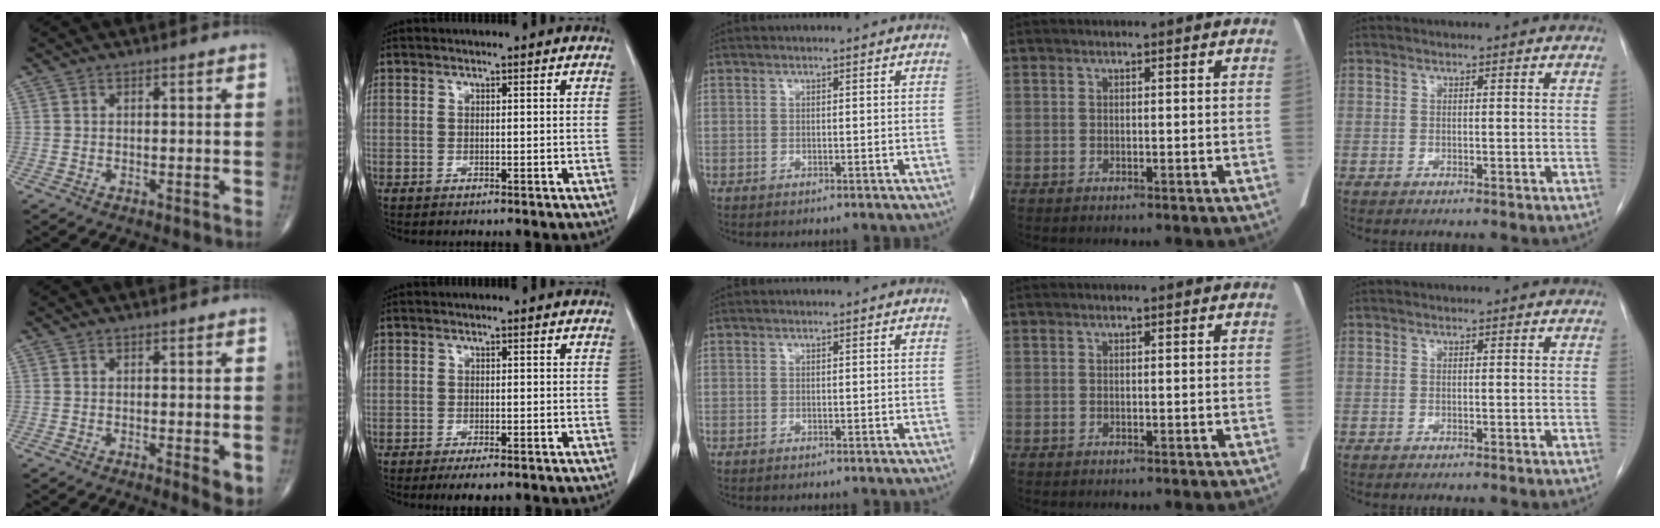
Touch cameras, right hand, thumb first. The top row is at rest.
{"thumb": {"total": 3.3, "force": [-0.5, 1.0, 3.1], "torque": [-0.040, -0.010, -0.009]}, "index": {"total": 2.8, "force": [-2.0, 1.0, 1.8], "torque": [-0.025, -0.003, -0.025]}}